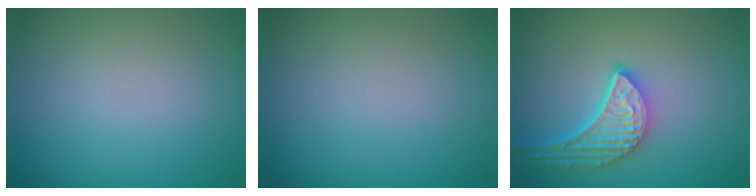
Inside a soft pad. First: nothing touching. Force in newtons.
{"total": 0.0}
{"total": 5.2, "press": 4.2, "slide": 3.2}